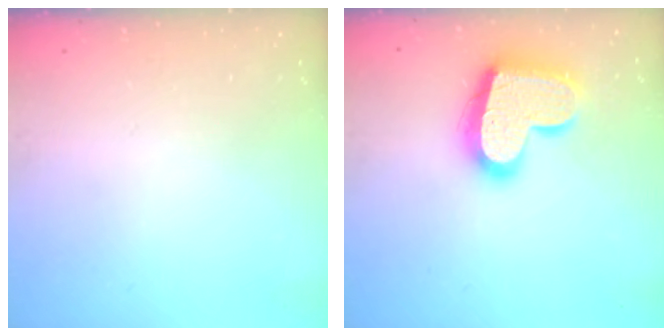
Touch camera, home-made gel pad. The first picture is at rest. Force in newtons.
{"total": 19.1, "press": 19.0, "slide": 1.3}